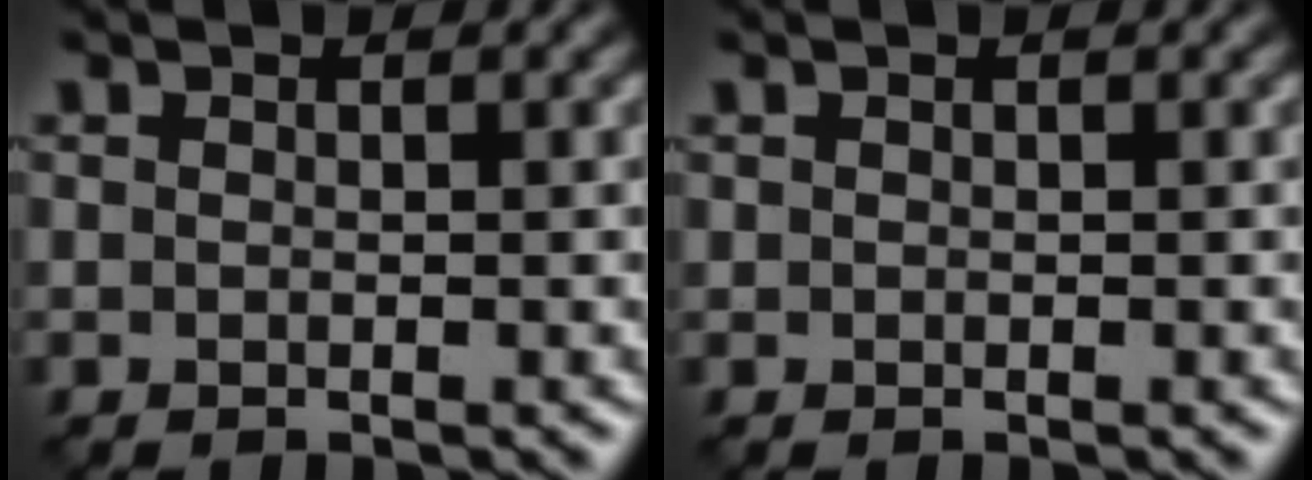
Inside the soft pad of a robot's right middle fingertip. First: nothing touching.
{"total": 0.0}